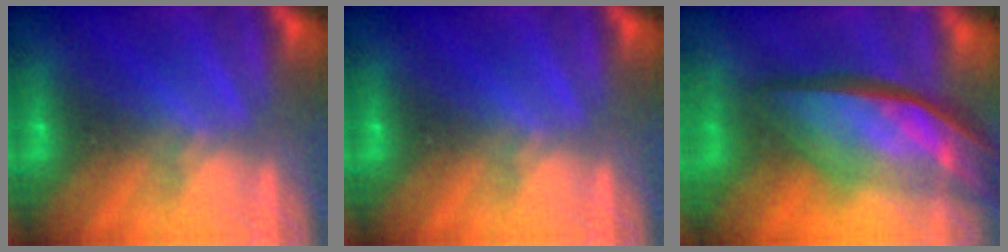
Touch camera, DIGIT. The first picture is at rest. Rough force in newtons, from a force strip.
{"total": 0.0}
{"total": 7.9}